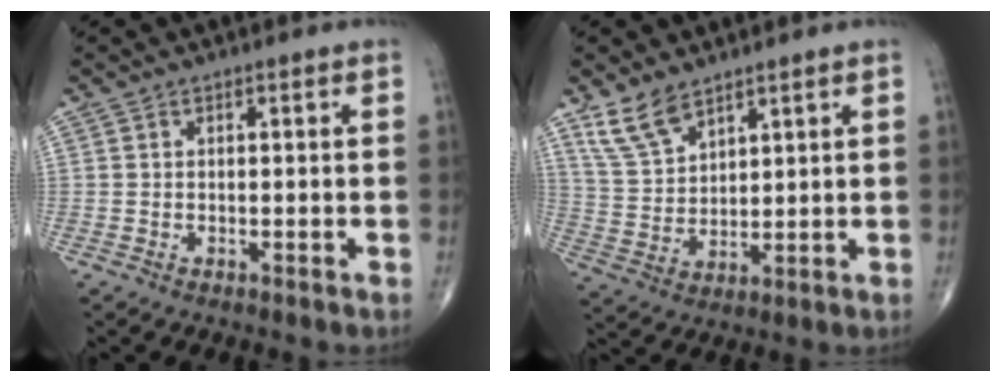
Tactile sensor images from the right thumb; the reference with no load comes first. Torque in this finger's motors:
{"motor_torque": [-0.91, 0.92, 0.47, 0.48, 0.02]}